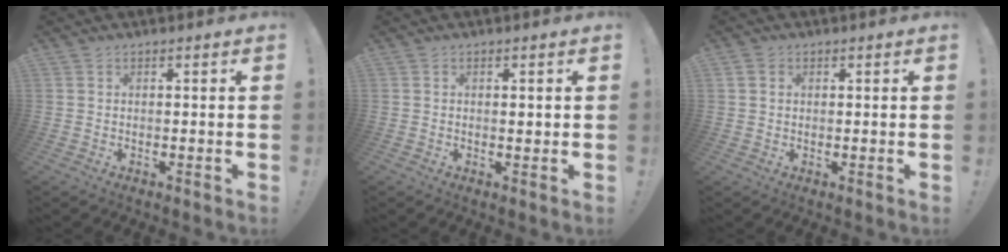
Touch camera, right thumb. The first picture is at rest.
{"total": 0.8, "force": [0.1, 0.5, 0.6], "torque": [0.003, -0.002, -0.001]}
{"total": 2.3, "force": [0.7, 2.0, 0.9], "torque": [-0.011, 0.002, 0.013]}